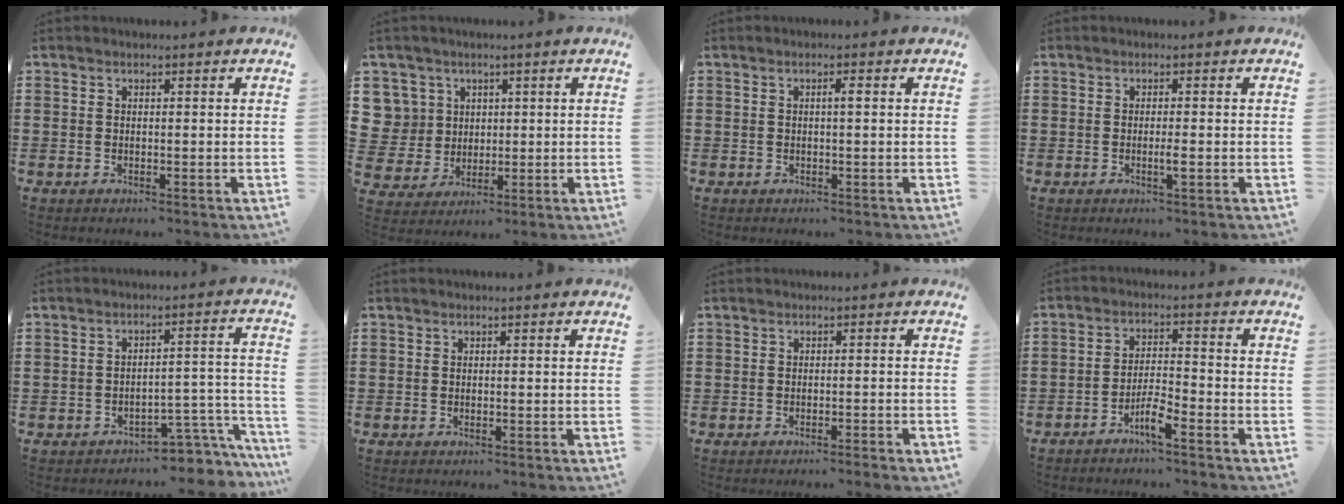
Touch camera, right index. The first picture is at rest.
{"total": 6.5, "force": [1.9, 6.2, 0.6], "torque": [-0.054, 0.012, 0.037]}
{"total": 1.1, "force": [0.1, 0.1, 1.1], "torque": [-0.020, 0.000, 0.000]}
{"total": 1.7, "force": [-0.5, 0.1, 1.6], "torque": [-0.035, -0.005, -0.012]}
{"total": 4.7, "force": [-4.0, 1.5, 2.1], "torque": [-0.037, 0.007, -0.078]}
{"total": 0.0}
{"total": 1.2, "force": [-0.9, -0.3, 0.6], "torque": [-0.012, -0.001, -0.018]}
{"total": 4.1, "force": [-3.0, 0.5, 2.7], "torque": [-0.056, 0.004, -0.059]}